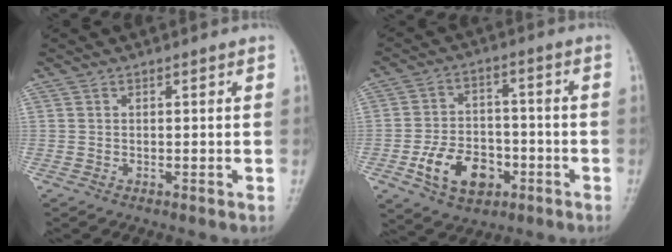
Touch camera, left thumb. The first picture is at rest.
{"total": 11.5, "force": [-4.6, 7.8, 7.2], "torque": [-0.097, 0.025, -0.076]}